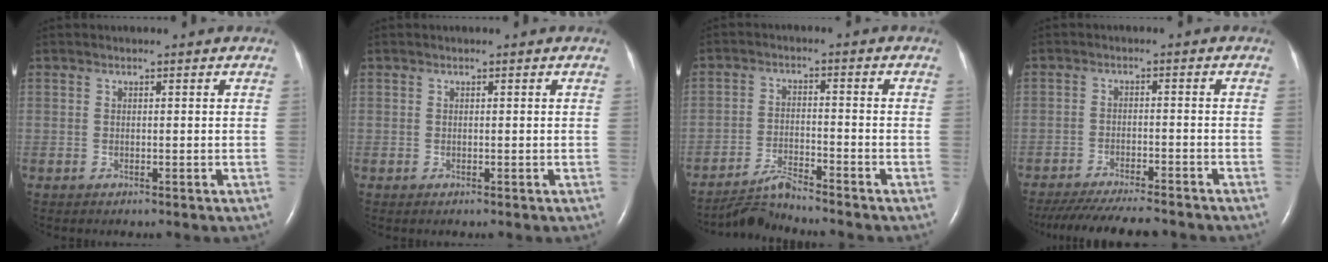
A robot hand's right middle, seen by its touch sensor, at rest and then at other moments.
{"total": 0.0}
{"total": 4.8, "force": [-4.6, -0.9, 0.4], "torque": [-0.018, -0.018, -0.084]}
{"total": 13.7, "force": [-12.3, 1.7, 5.8], "torque": [-0.099, -0.026, -0.176]}